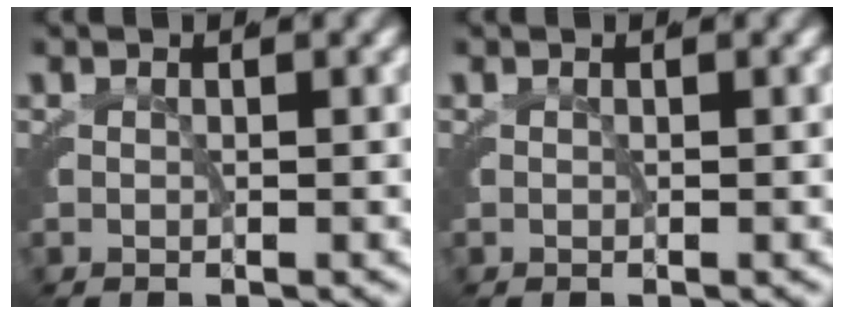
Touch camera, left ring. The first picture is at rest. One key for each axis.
{"total": 0.0}